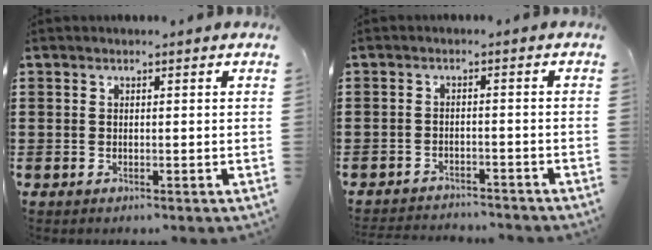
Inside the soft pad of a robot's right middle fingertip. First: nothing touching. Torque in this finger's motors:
{"motor_torque": [0.47, 0.19, 0.03, 0.06]}